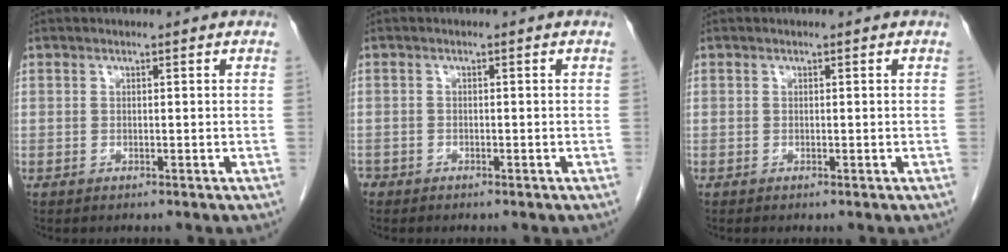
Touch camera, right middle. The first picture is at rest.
{"total": 1.4, "force": [-1.0, 0.9, 0.2], "torque": [-0.006, 0.002, -0.021]}
{"total": 0.0}